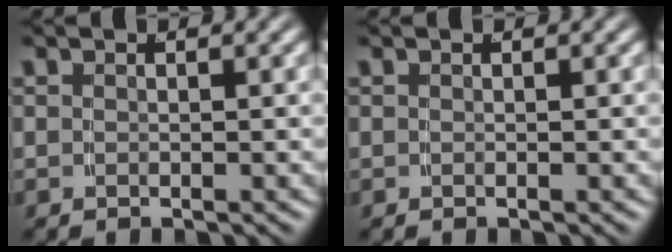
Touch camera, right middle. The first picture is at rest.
{"total": 0.0}